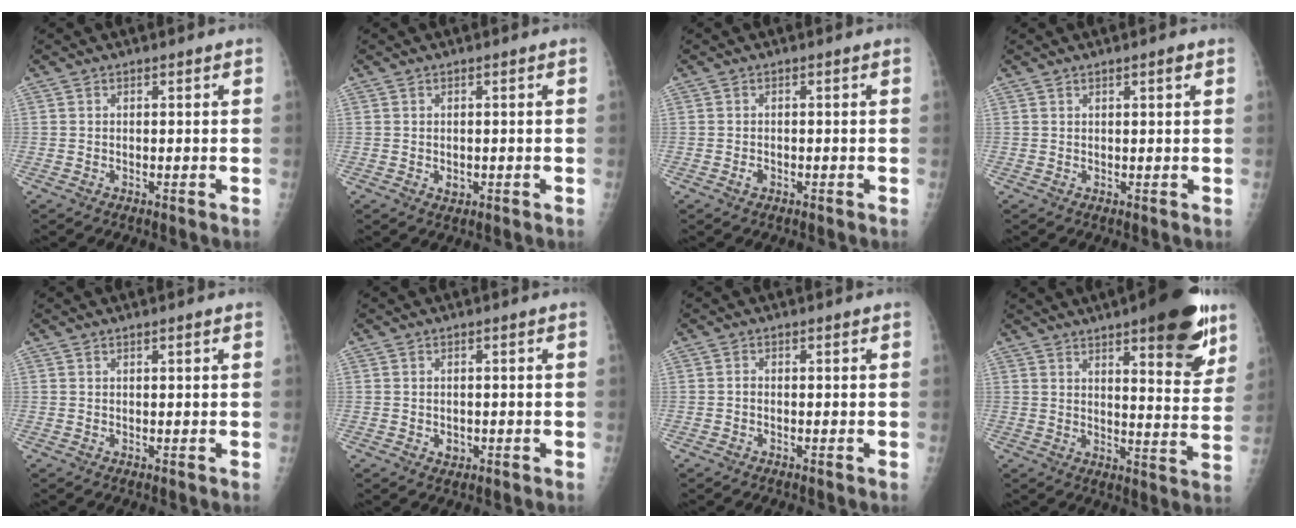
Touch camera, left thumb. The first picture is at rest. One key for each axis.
{"total": 1.3, "fx": -0.2, "fy": 1.0, "fz": 0.8, "tx": -0.008, "ty": 0.000, "tz": 0.001}
{"total": 0.9, "fx": -0.4, "fy": 0.7, "fz": 0.5, "tx": -0.008, "ty": 0.003, "tz": -0.007}
{"total": 1.4, "fx": 0.9, "fy": 0.2, "fz": 1.1, "tx": -0.016, "ty": -0.003, "tz": 0.013}
{"total": 0.7, "fx": 0.5, "fy": 0.1, "fz": 0.5, "tx": -0.007, "ty": -0.001, "tz": 0.008}
{"total": 1.5, "fx": -0.3, "fy": 1.3, "fz": 0.8, "tx": -0.005, "ty": 0.002, "tz": -0.001}
{"total": 0.6, "fx": -0.1, "fy": 0.5, "fz": 0.4, "tx": -0.001, "ty": 0.002, "tz": -0.007}
{"total": 18.0, "fx": 10.7, "fy": 5.2, "fz": 13.6, "tx": -0.146, "ty": -0.052, "tz": 0.144}